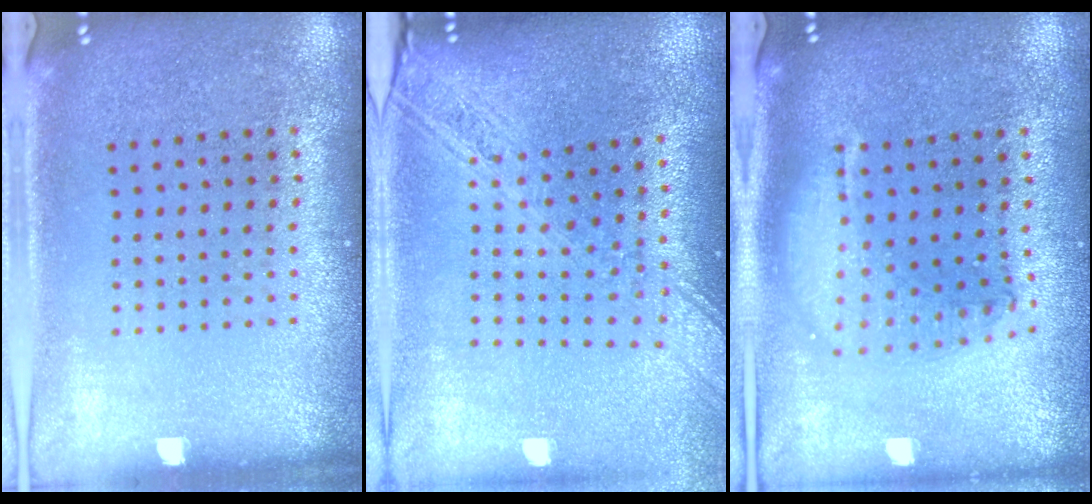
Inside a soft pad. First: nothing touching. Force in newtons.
{"total": 2.3, "press": 1.9, "slide": 1.3}
{"total": 1.7, "press": 1.5, "slide": 0.9}